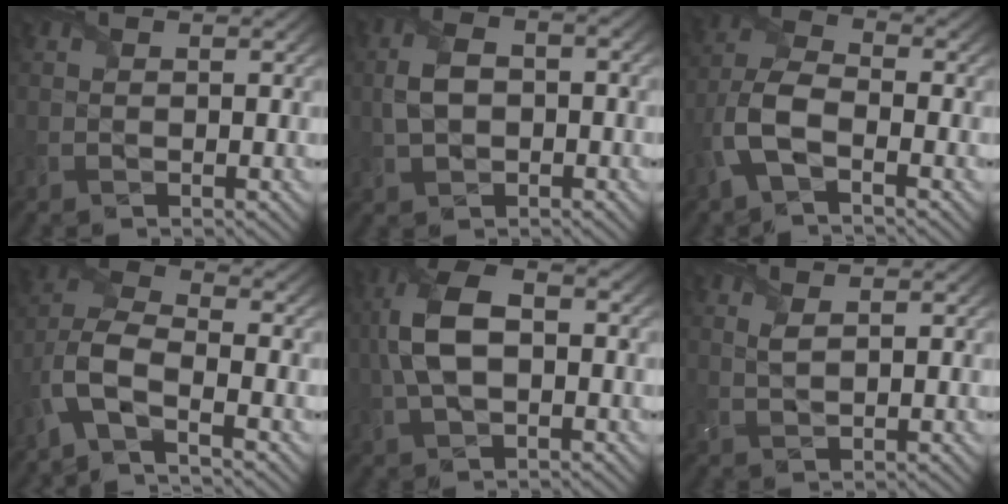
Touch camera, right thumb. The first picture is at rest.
{"total": 5.5, "force": [-0.3, 3.4, 4.3], "torque": [-0.100, 0.002, -0.010]}
{"total": 6.5, "force": [-3.0, 2.9, 4.9], "torque": [-0.122, 0.004, -0.077]}
{"total": 7.1, "force": [-3.7, 2.5, 5.4], "torque": [-0.129, 0.001, -0.095]}
{"total": 9.1, "force": [0.3, 4.9, 7.7], "torque": [-0.183, 0.012, -0.002]}
{"total": 1.8, "force": [1.2, 0.3, 1.3], "torque": [-0.030, -0.001, 0.027]}